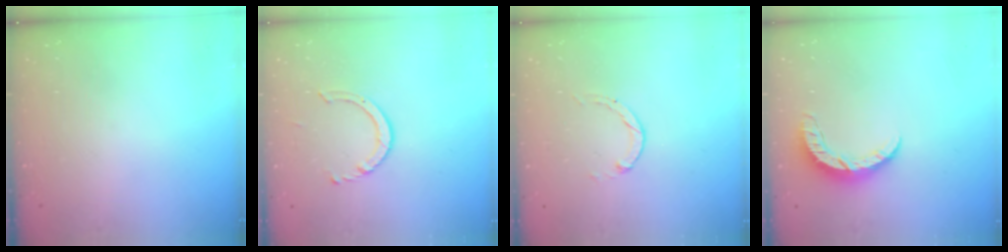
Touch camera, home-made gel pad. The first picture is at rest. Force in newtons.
{"total": 4.2, "press": 4.2, "slide": 0.3}
{"total": 0.7, "press": 0.6, "slide": 0.2}
{"total": 8.7, "press": 8.6, "slide": 0.9}